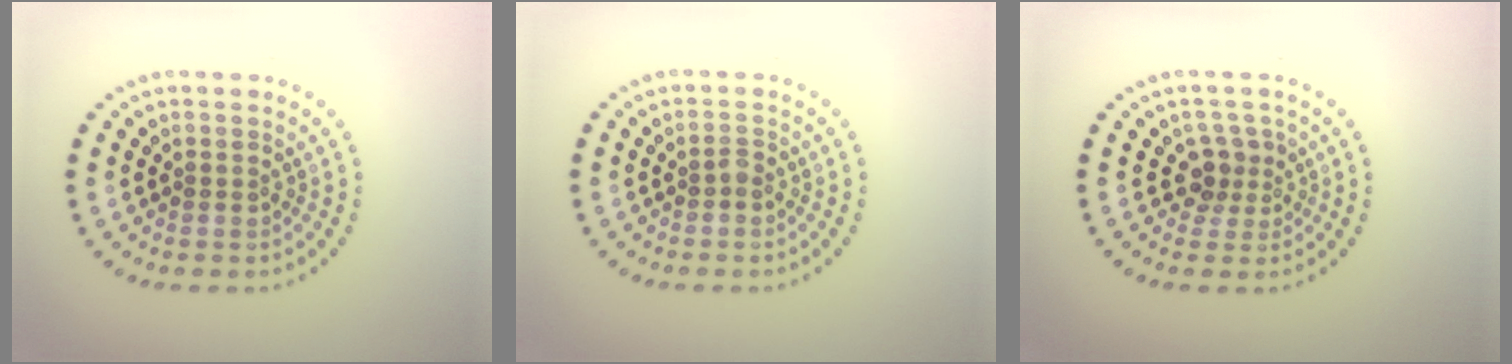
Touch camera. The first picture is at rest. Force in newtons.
{"total": 0.6, "press": 0.5, "slide": 0.4}
{"total": 2.2, "press": 1.8, "slide": 1.4}